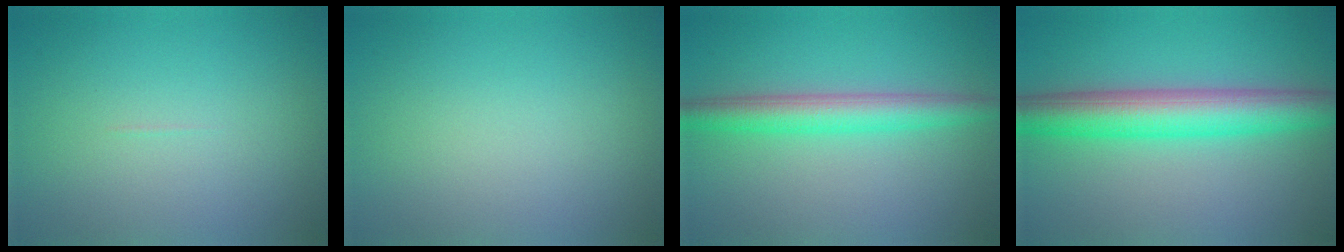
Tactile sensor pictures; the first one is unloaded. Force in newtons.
{"total": 0.0}
{"total": 4.1, "press": 4.1, "slide": 0.1}
{"total": 6.9, "press": 6.9, "slide": 0.1}